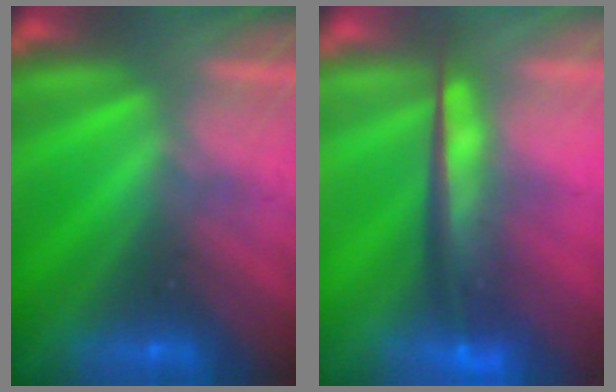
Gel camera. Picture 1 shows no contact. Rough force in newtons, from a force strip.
{"total": 7.8}